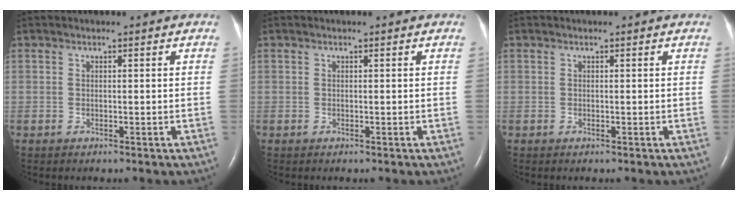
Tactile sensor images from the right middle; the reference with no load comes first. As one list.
[{"total": 0.0}, {"total": 0.0}]